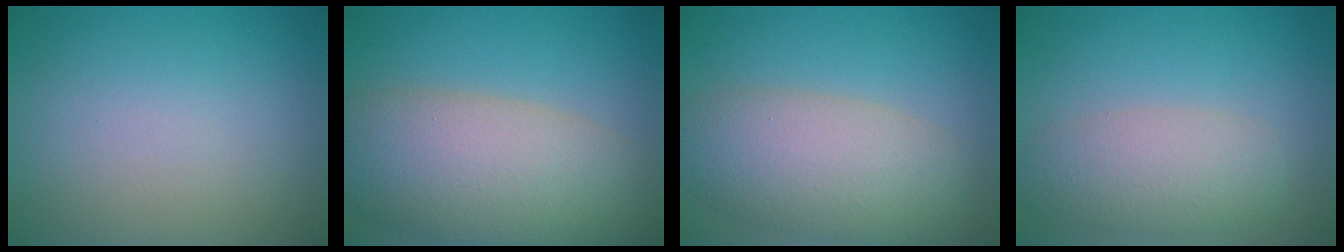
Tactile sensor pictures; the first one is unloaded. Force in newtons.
{"total": 10.1, "press": 10.0, "slide": 0.6}
{"total": 7.3, "press": 7.3, "slide": 0.5}
{"total": 4.4, "press": 4.4, "slide": 0.3}